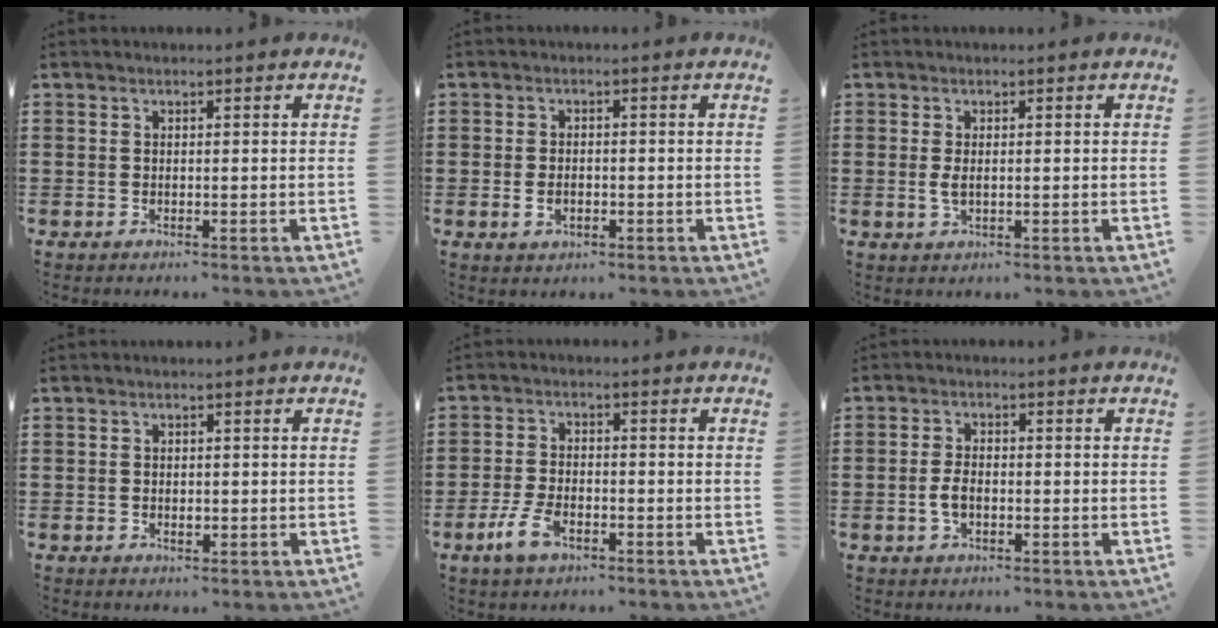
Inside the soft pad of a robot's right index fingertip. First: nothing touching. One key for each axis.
{"total": 2.0, "fx": -0.5, "fy": 1.2, "fz": 1.5, "tx": -0.031, "ty": 0.001, "tz": -0.009}
{"total": 1.7, "fx": 0.0, "fy": 0.6, "fz": 1.6, "tx": -0.047, "ty": -0.006, "tz": -0.004}
{"total": 1.0, "fx": -0.2, "fy": 0.7, "fz": 0.7, "tx": -0.014, "ty": 0.002, "tz": -0.005}
{"total": 4.8, "fx": -2.4, "fy": 2.2, "fz": 3.5, "tx": -0.085, "ty": -0.003, "tz": -0.050}
{"total": 2.9, "fx": -0.7, "fy": 1.6, "fz": 2.3, "tx": -0.060, "ty": -0.005, "tz": -0.017}